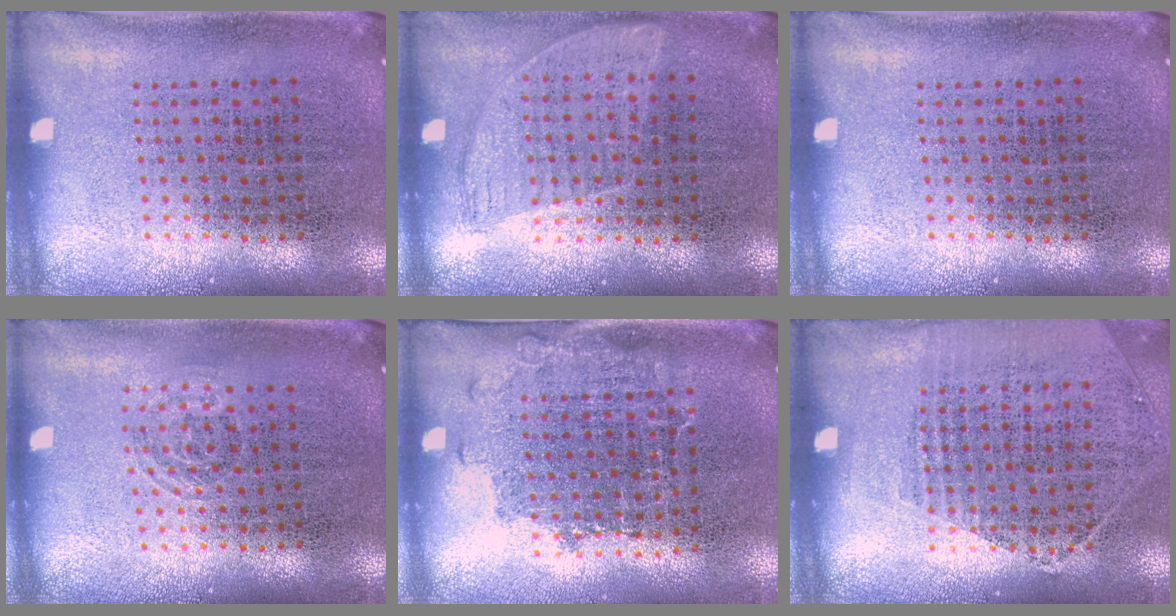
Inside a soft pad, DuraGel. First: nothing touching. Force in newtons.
{"total": 0.9, "press": 0.8, "slide": 0.5}
{"total": 0.0}
{"total": 0.8, "press": 0.6, "slide": 0.6}
{"total": 1.3, "press": 1.1, "slide": 0.8}
{"total": 1.2, "press": 1.0, "slide": 0.6}